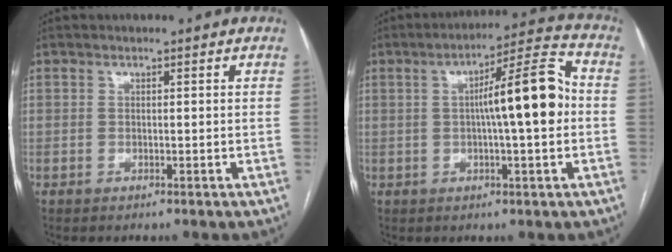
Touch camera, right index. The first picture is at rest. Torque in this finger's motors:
{"motor_torque": [1.21, -0.08, 0.61, 0.15]}